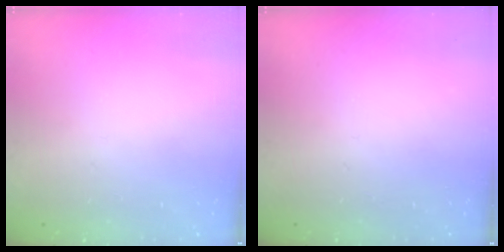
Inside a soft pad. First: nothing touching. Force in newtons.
{"total": 0.0}